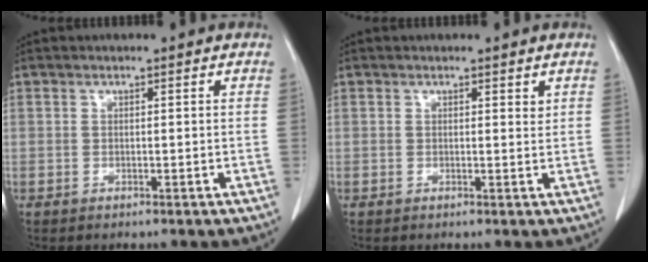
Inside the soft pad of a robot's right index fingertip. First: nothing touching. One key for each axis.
{"total": 0.7, "fx": 0.5, "fy": 0.2, "fz": 0.4, "tx": -0.006, "ty": -0.003, "tz": 0.006}